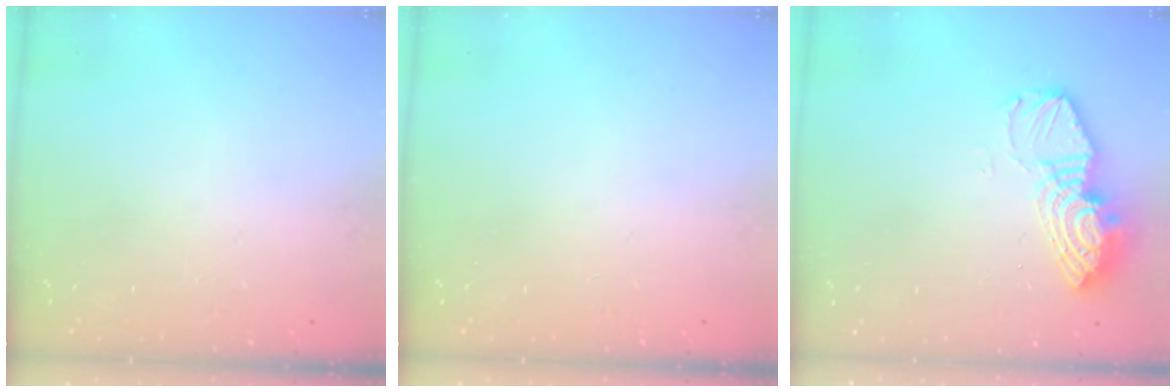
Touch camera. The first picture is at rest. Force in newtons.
{"total": 0.0}
{"total": 12.3, "press": 12.3, "slide": 1.1}